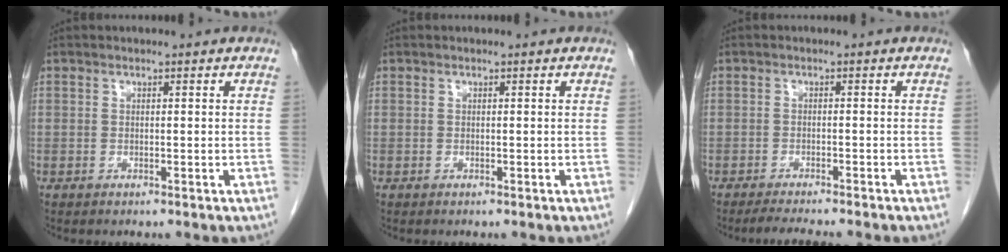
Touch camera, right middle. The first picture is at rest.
{"total": 0.0}
{"total": 5.0, "force": [-4.4, -0.1, 2.4], "torque": [-0.033, -0.013, -0.068]}